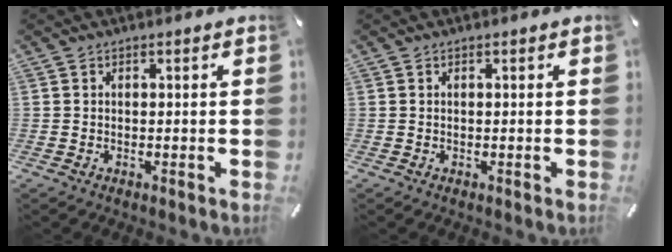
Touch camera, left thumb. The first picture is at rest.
{"total": 0.0}